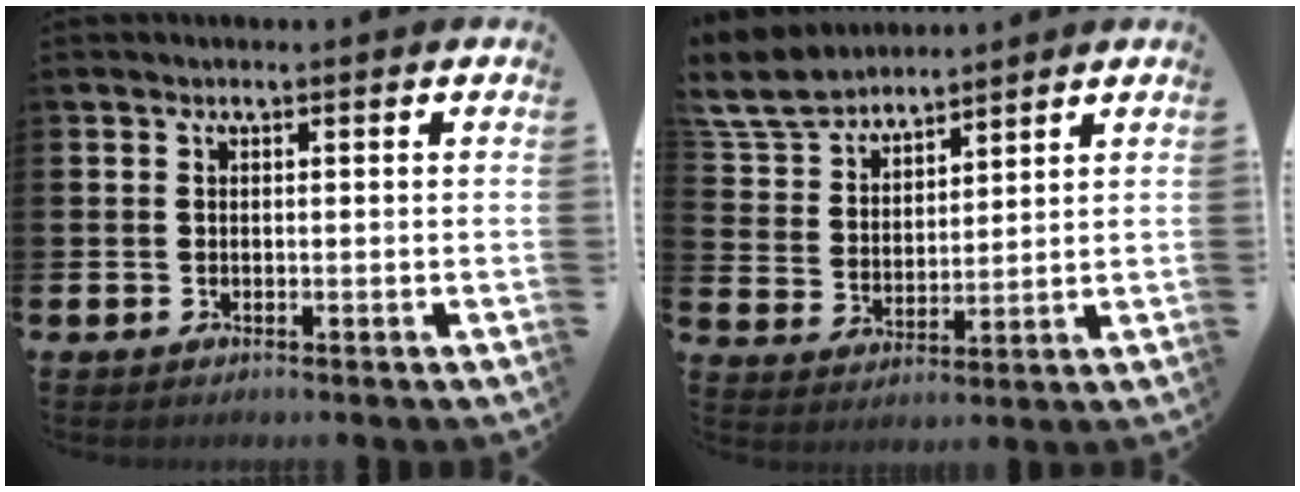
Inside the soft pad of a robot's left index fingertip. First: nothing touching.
{"total": 7.5, "force": [6.9, 2.4, 1.5], "torque": [-0.064, -0.029, 0.129]}